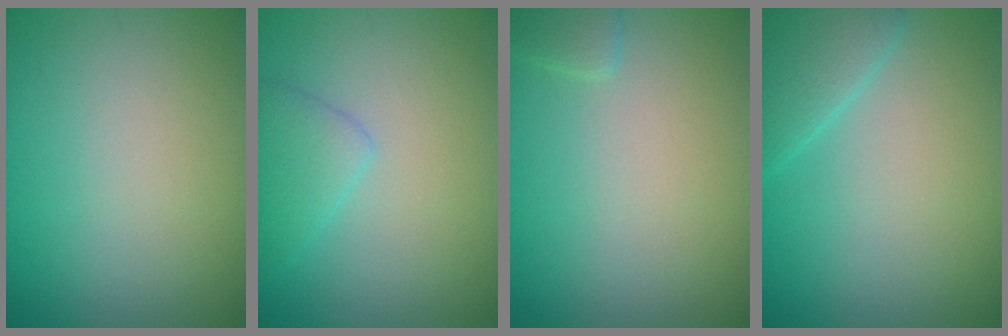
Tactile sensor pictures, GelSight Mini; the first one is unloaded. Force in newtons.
{"total": 2.2, "press": 2.2, "slide": 0.1}
{"total": 1.1, "press": 1.1, "slide": 0.1}
{"total": 3.0, "press": 3.0, "slide": 0.2}